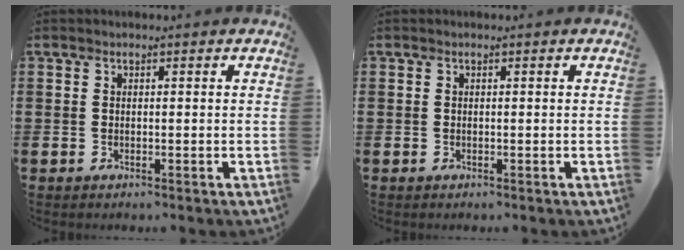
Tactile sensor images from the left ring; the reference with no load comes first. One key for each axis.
{"total": 0.0}